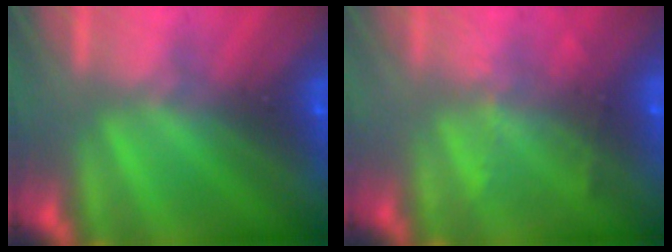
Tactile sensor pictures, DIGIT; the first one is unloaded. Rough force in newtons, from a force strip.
{"total": 2.3}